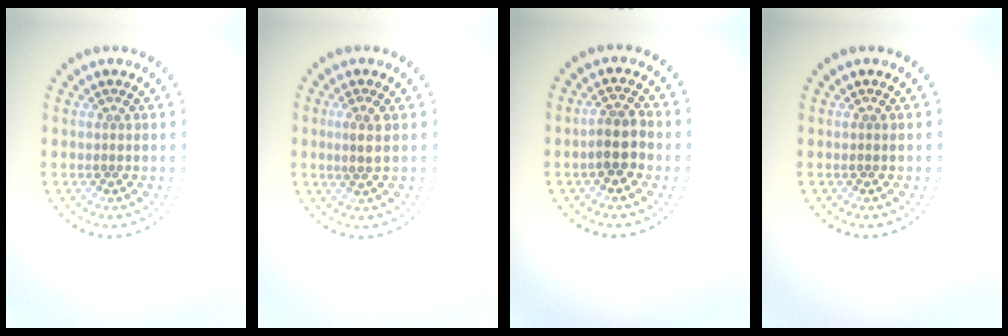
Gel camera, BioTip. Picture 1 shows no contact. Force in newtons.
{"total": 1.7, "press": 1.6, "slide": 0.7}
{"total": 2.8, "press": 2.6, "slide": 1.1}
{"total": 0.0}